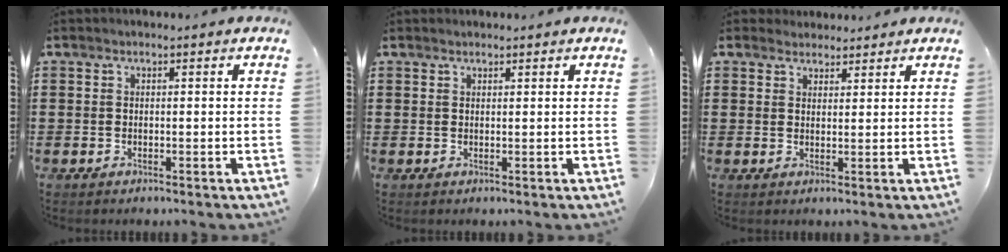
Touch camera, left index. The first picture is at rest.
{"total": 0.7, "force": [0.7, 0.2, 0.1], "torque": [-0.003, 0.000, 0.014]}
{"total": 2.5, "force": [2.3, 1.0, -0.1], "torque": [-0.006, 0.002, 0.044]}